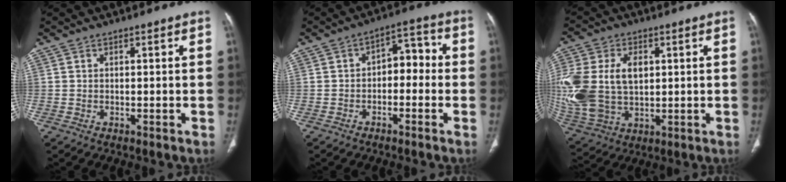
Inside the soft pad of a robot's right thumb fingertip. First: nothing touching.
{"total": 6.7, "force": [-1.2, 4.4, 5.0], "torque": [-0.043, 0.039, -0.030]}
{"total": 21.2, "force": [2.5, 14.4, 15.4], "torque": [-0.366, 0.003, 0.064]}